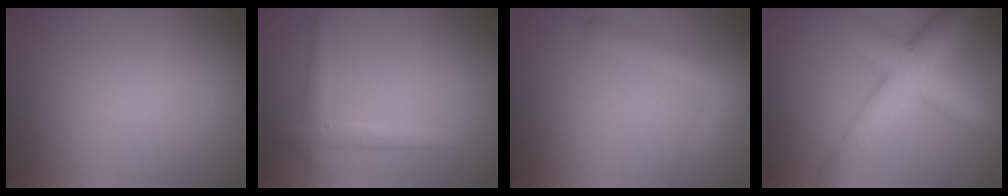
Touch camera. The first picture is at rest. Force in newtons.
{"total": 2.3, "press": 2.2, "slide": 0.1}
{"total": 2.7, "press": 2.7, "slide": 0.1}
{"total": 8.3, "press": 8.3, "slide": 0.2}